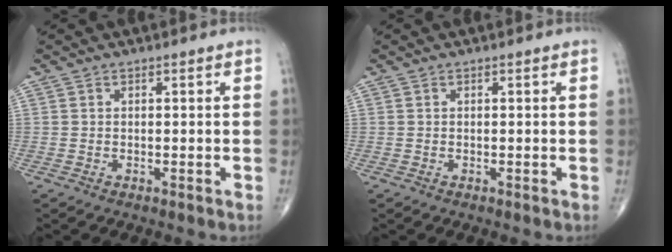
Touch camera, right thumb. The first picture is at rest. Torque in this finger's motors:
{"motor_torque": [-0.28, -0.09, -0.02, -0.03, 0.01]}